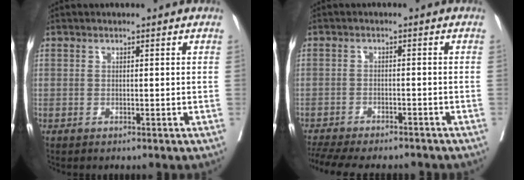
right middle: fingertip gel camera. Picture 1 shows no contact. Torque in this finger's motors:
{"motor_torque": [1.02, -1.12, 0.17, 0.04]}